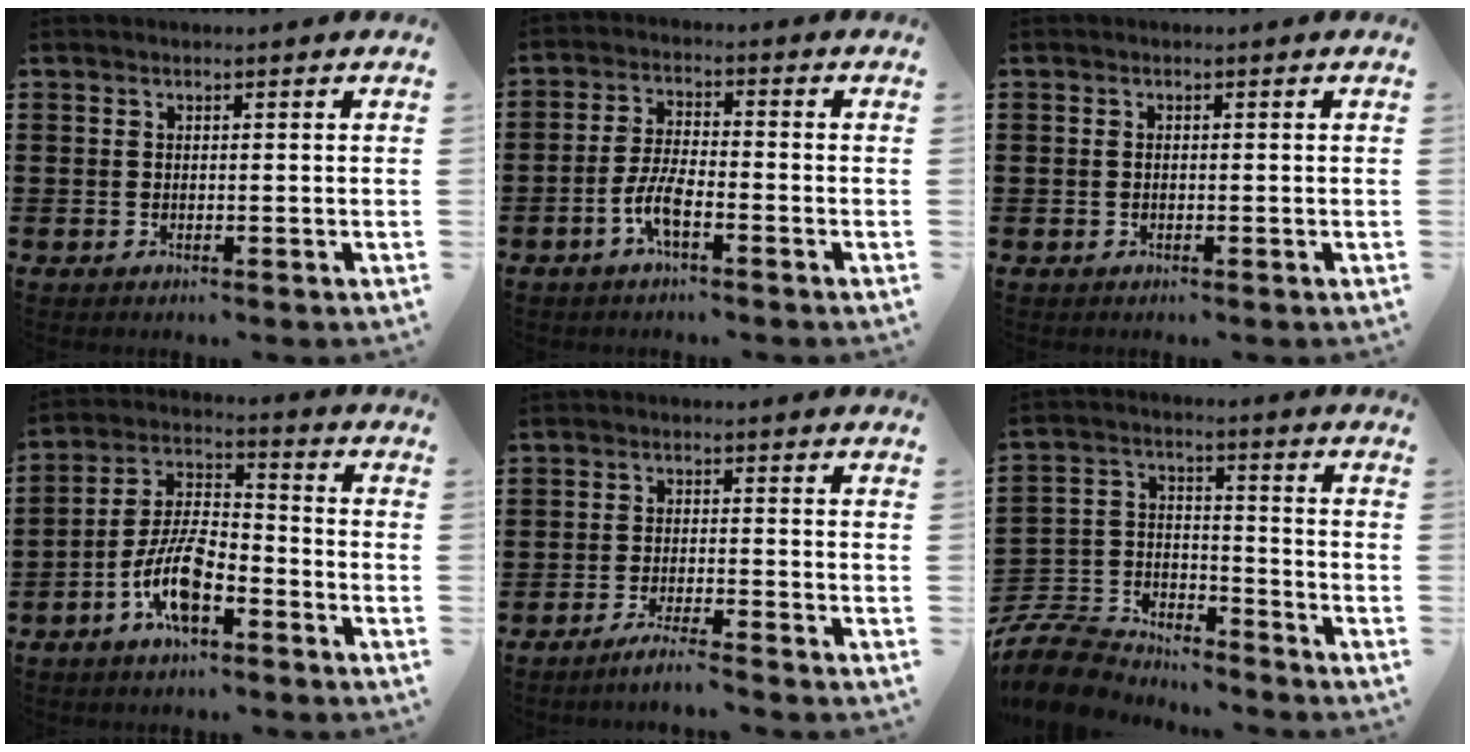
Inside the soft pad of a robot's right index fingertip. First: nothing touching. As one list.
[{"total": 5.5, "force": [-2.6, 1.4, 4.6], "torque": [-0.113, -0.007, -0.055]}, {"total": 0.6, "force": [-0.1, 0.2, 0.6], "torque": [-0.015, -0.003, -0.001]}, {"total": 9.4, "force": [-4.8, 3.6, 7.3], "torque": [-0.166, 0.000, -0.091]}, {"total": 3.1, "force": [-2.9, -0.4, 1.1], "torque": [-0.019, -0.002, -0.055]}, {"total": 9.5, "force": [-9.0, 2.4, 2.0], "torque": [-0.064, 0.013, -0.184]}]